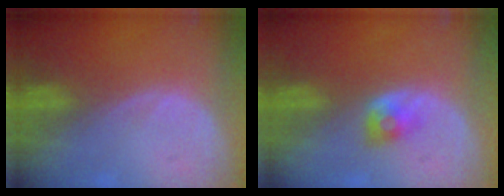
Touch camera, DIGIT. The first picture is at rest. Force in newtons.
{"total": 2.6, "press": 2.4, "slide": 1.0}